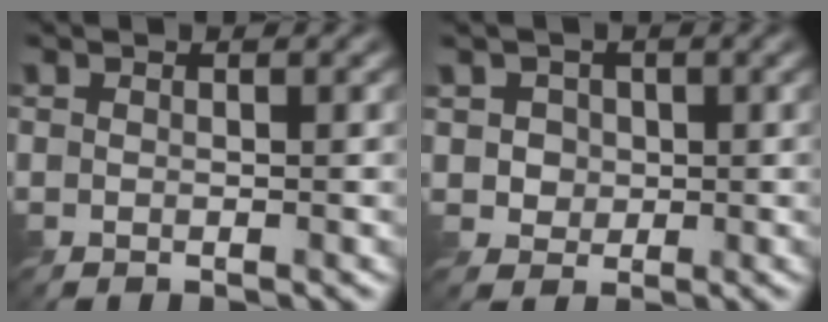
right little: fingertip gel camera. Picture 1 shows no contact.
{"total": 2.6, "force": [0.7, 2.4, 1.0], "torque": [-0.027, 0.002, 0.019]}